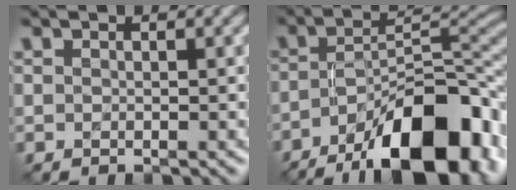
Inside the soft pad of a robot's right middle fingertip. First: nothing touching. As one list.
[{"total": 13.8, "force": [-8.0, 4.8, 10.1], "torque": [-0.152, -0.002, -0.133]}]